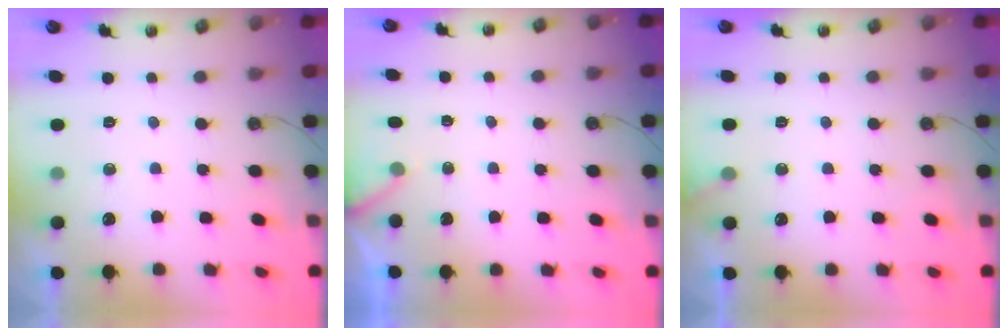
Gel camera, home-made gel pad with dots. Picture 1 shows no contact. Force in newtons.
{"total": 3.0, "press": 3.0, "slide": 0.1}
{"total": 4.6, "press": 4.6, "slide": 0.3}